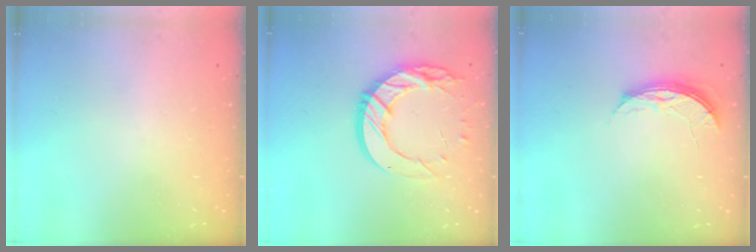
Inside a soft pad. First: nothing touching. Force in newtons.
{"total": 16.8, "press": 16.8, "slide": 1.2}
{"total": 5.6, "press": 5.6, "slide": 0.5}